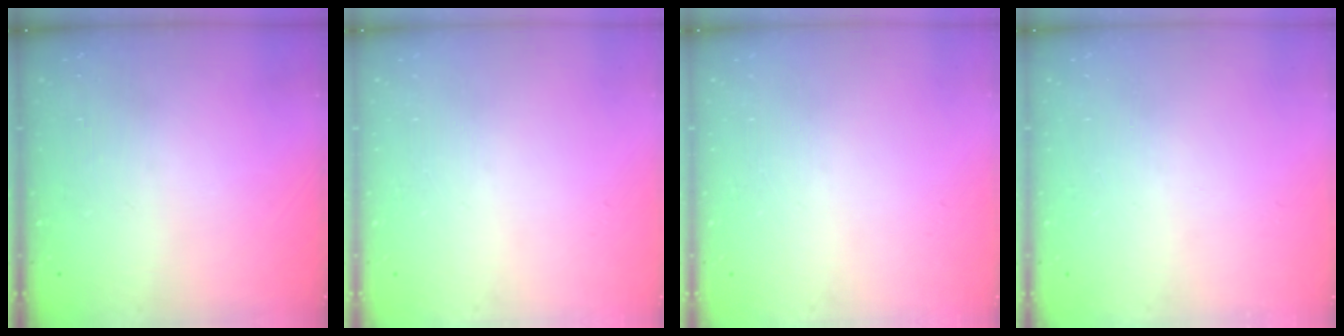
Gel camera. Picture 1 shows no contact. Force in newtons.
{"total": 0.0}
{"total": 0.0}
{"total": 0.0}